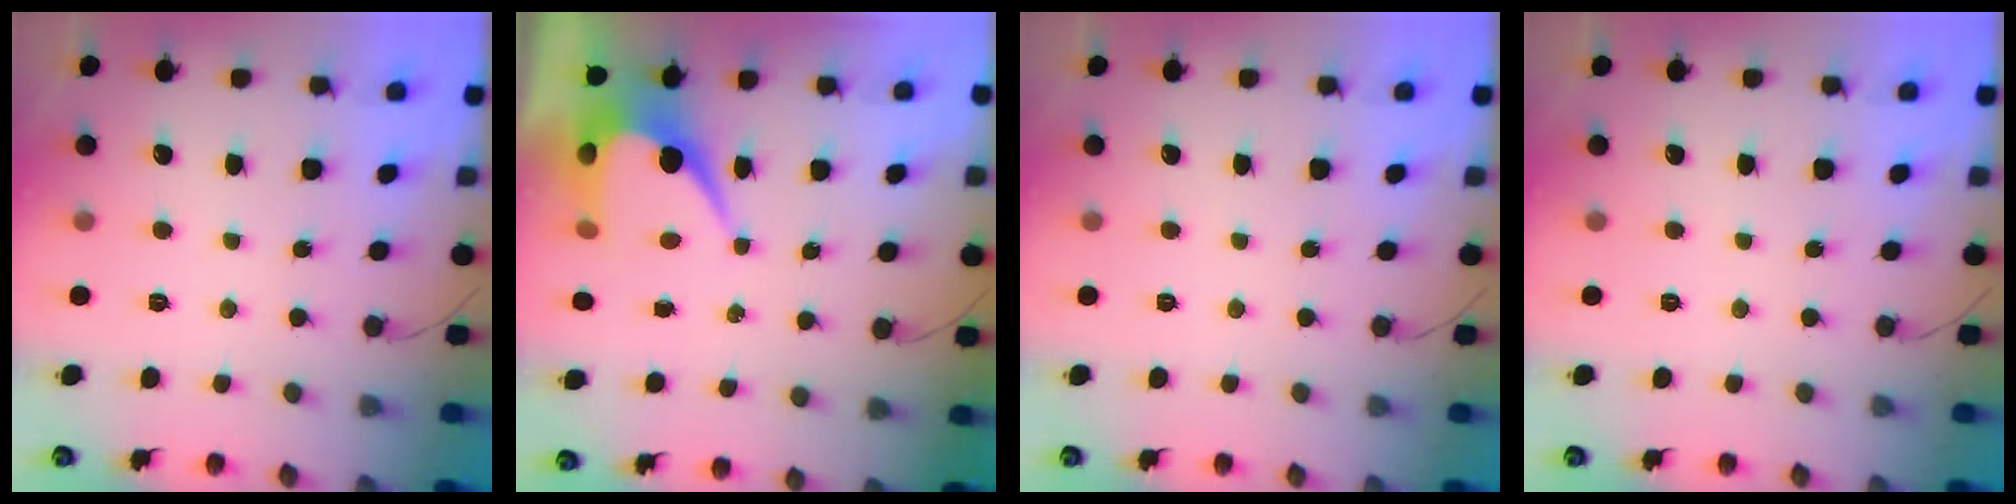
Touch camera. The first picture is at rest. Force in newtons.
{"total": 7.4, "press": 7.4, "slide": 0.2}
{"total": 0.0}
{"total": 0.0}